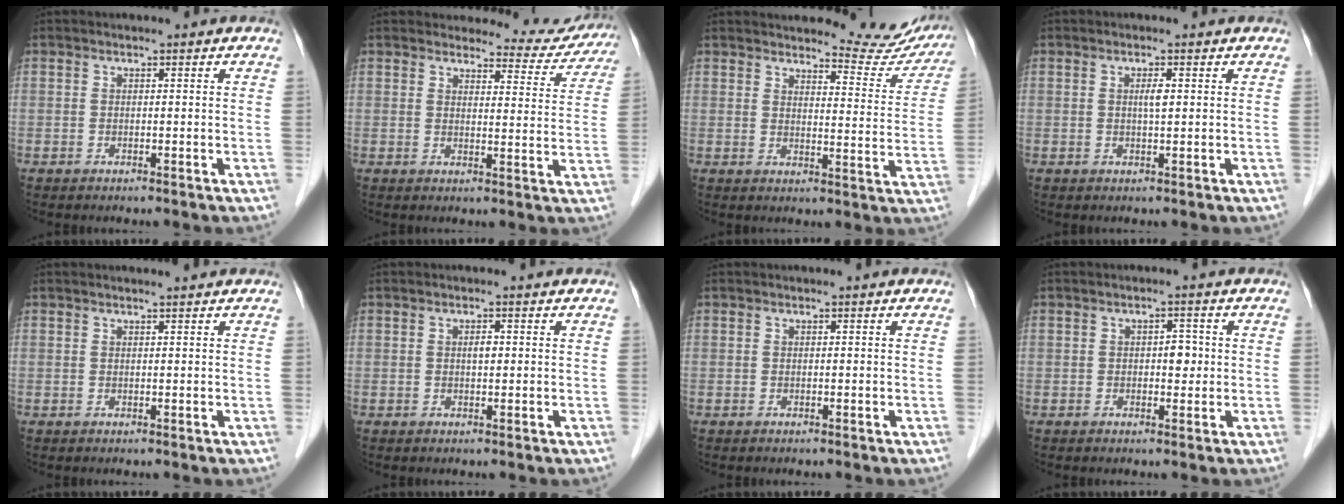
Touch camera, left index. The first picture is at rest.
{"total": 9.7, "force": [9.4, 2.3, 0.5], "torque": [0.019, -0.034, 0.085]}
{"total": 12.0, "force": [11.7, 1.7, 1.5], "torque": [-0.003, -0.063, 0.117]}
{"total": 1.4, "force": [-0.1, 0.1, 1.4], "torque": [-0.025, -0.003, -0.004]}
{"total": 1.0, "force": [0.8, -0.2, 0.5], "torque": [-0.007, 0.004, 0.014]}
{"total": 1.1, "force": [-0.2, 0.4, 1.0], "torque": [-0.016, -0.003, -0.006]}
{"total": 0.0}
{"total": 2.2, "force": [-0.4, 1.3, 1.7], "torque": [-0.020, 0.001, -0.008]}